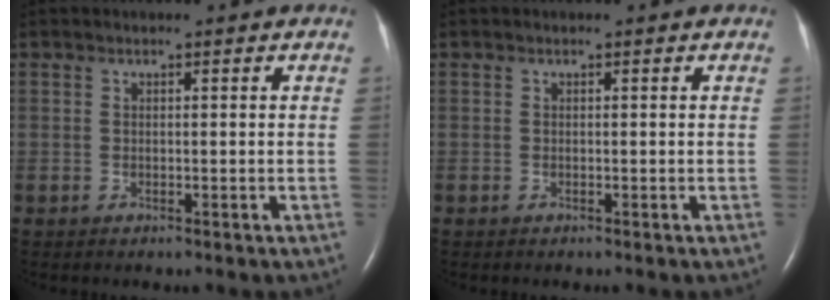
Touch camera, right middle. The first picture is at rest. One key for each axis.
{"total": 0.0}